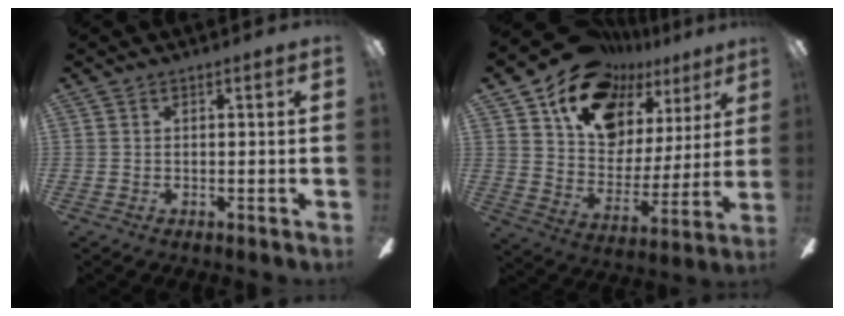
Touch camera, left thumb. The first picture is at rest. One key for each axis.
{"total": 16.9, "fx": 12.8, "fy": 9.4, "fz": 5.6, "tx": -0.117, "ty": -0.086, "tz": 0.233}